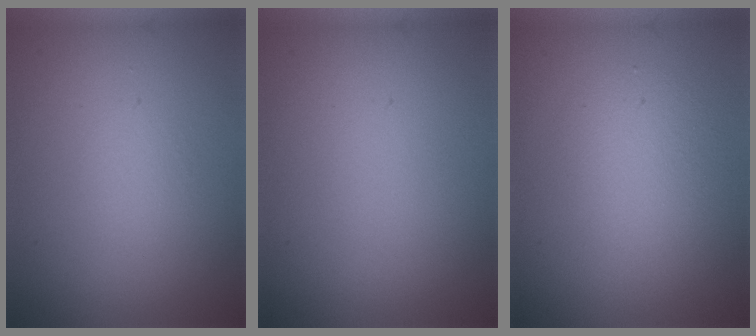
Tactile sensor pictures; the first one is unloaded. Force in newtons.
{"total": 0.0}
{"total": 2.6, "press": 2.6, "slide": 0.2}